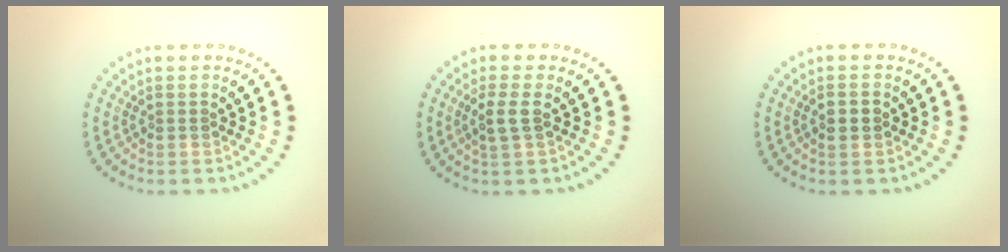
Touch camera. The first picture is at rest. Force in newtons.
{"total": 1.7, "press": 1.5, "slide": 0.8}
{"total": 0.8, "press": 0.8, "slide": 0.2}